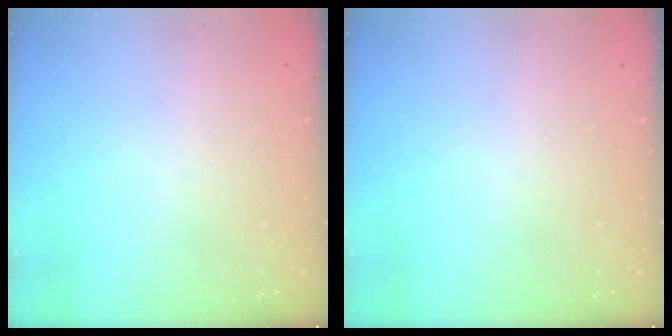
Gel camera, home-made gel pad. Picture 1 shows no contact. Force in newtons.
{"total": 0.0}